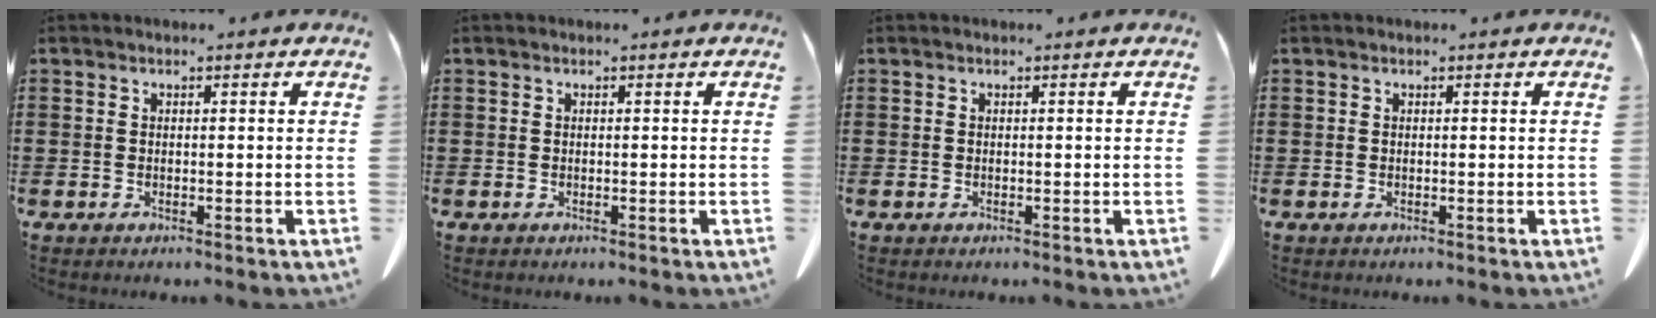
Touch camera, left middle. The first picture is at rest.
{"total": 0.0}
{"total": 0.0}
{"total": 0.0}